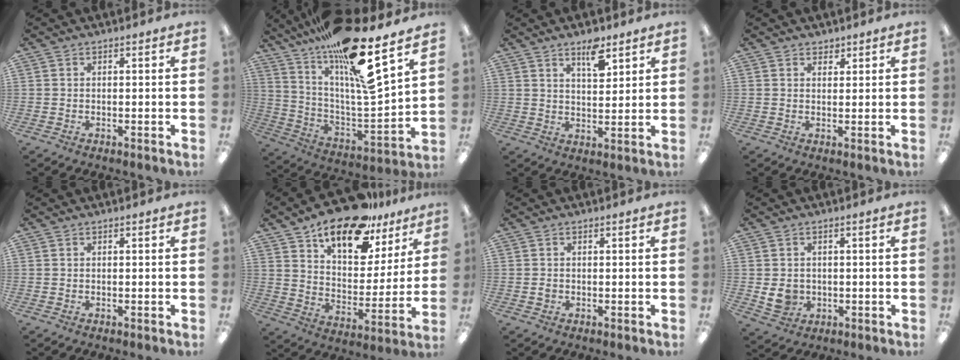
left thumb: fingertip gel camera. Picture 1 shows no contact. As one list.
[{"total": 22.1, "force": [16.0, 3.0, 15.0], "torque": [-0.252, -0.103, 0.253]}, {"total": 7.2, "force": [4.9, 2.9, 4.3], "torque": [-0.057, -0.028, 0.081]}, {"total": 1.8, "force": [1.5, 0.9, 0.1], "torque": [0.006, -0.006, 0.028]}, {"total": 0.0}, {"total": 17.7, "force": [13.7, 7.6, 8.5], "torque": [-0.141, -0.087, 0.238]}, {"total": 0.7, "force": [-0.1, 0.6, 0.4], "torque": [-0.007, 0.004, -0.004]}, {"total": 4.7, "force": [-0.2, 4.2, 2.1], "torque": [-0.032, -0.001, -0.001]}]